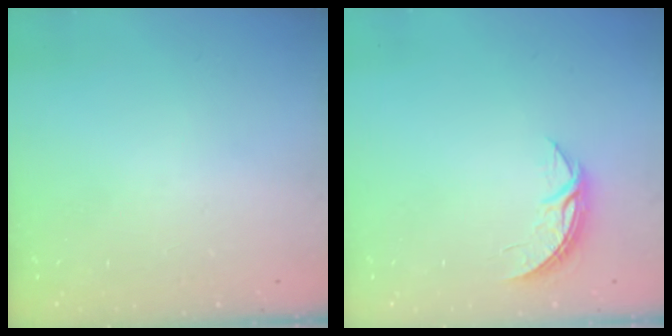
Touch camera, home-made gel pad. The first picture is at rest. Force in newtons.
{"total": 4.3, "press": 4.3, "slide": 0.3}